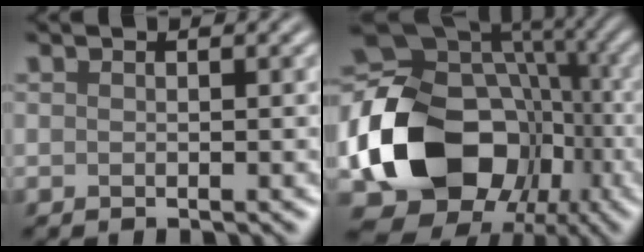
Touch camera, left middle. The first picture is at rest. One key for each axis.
{"total": 15.5, "fx": -3.9, "fy": 12.2, "fz": 8.6, "tx": -0.156, "ty": -0.017, "tz": -0.068}